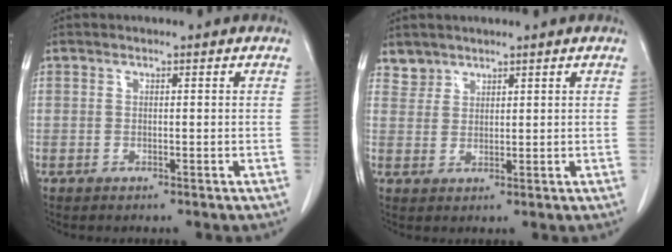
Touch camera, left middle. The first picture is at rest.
{"total": 2.4, "force": [2.0, 1.2, -0.5], "torque": [0.016, 0.007, 0.037]}